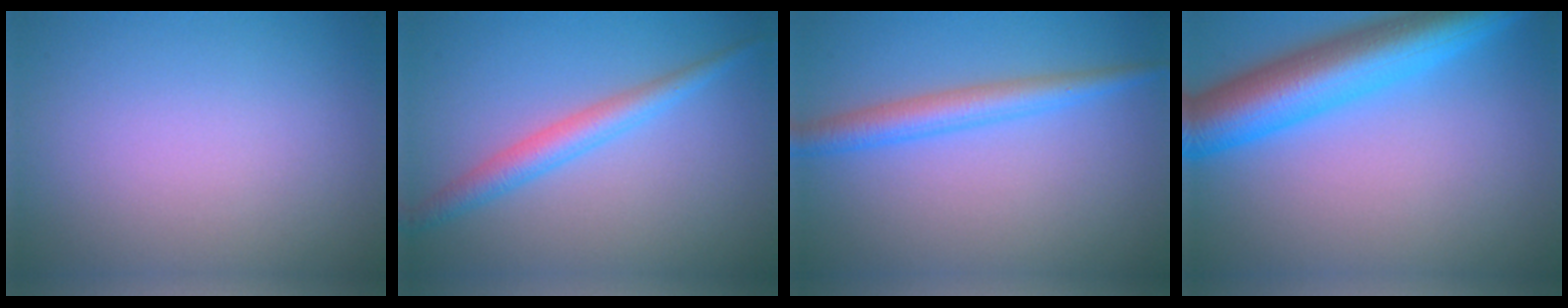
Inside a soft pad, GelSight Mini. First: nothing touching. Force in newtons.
{"total": 2.9, "press": 2.9, "slide": 0.0}
{"total": 3.2, "press": 3.2, "slide": 0.2}
{"total": 8.8, "press": 8.8, "slide": 0.3}